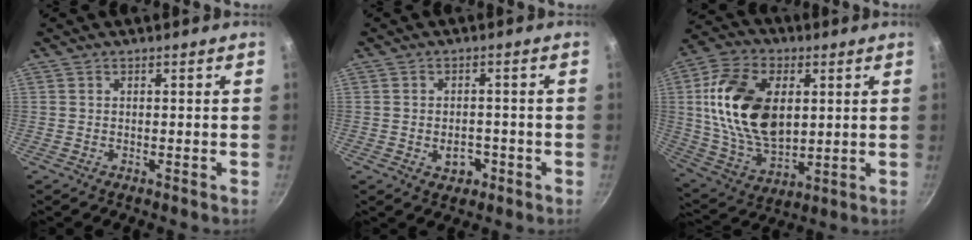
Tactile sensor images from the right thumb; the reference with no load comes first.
{"total": 4.0, "force": [-1.5, 2.8, 2.3], "torque": [-0.021, 0.013, -0.017]}
{"total": 20.8, "force": [3.6, 13.2, 15.8], "torque": [-0.276, -0.008, 0.070]}